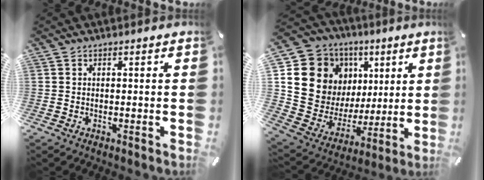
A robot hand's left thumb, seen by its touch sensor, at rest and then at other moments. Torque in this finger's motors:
{"motor_torque": [2.50, 2.50, 1.51, -1.26, 0.28]}